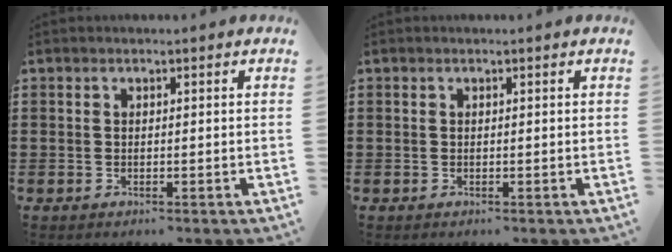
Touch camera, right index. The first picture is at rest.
{"total": 0.0}